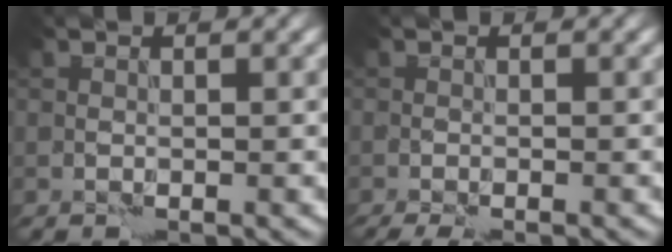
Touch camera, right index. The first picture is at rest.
{"total": 2.2, "force": [-1.9, 0.1, 1.1], "torque": [-0.032, -0.003, -0.035]}